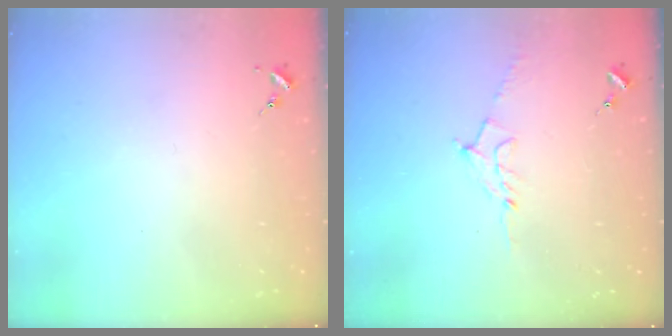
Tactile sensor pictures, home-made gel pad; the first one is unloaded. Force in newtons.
{"total": 7.9, "press": 7.9, "slide": 1.0}